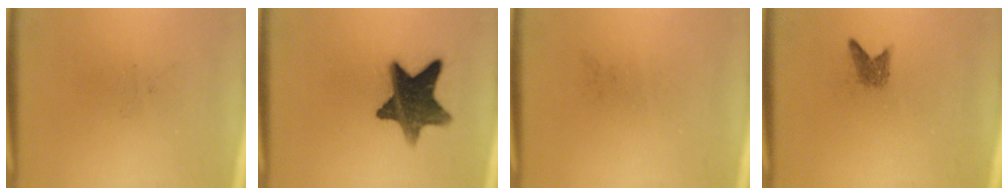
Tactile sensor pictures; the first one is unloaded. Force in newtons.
{"total": 12.3}
{"total": 0.0}
{"total": 1.7}